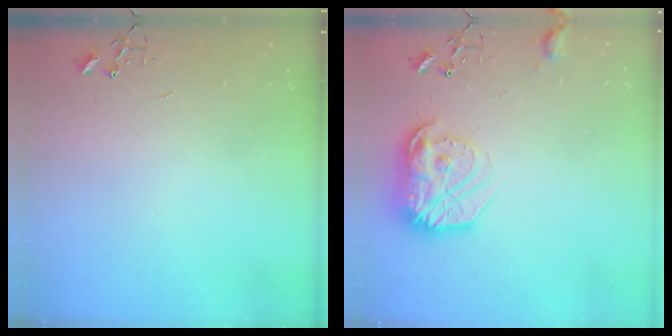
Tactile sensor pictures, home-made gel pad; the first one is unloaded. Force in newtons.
{"total": 17.9, "press": 17.9, "slide": 1.2}